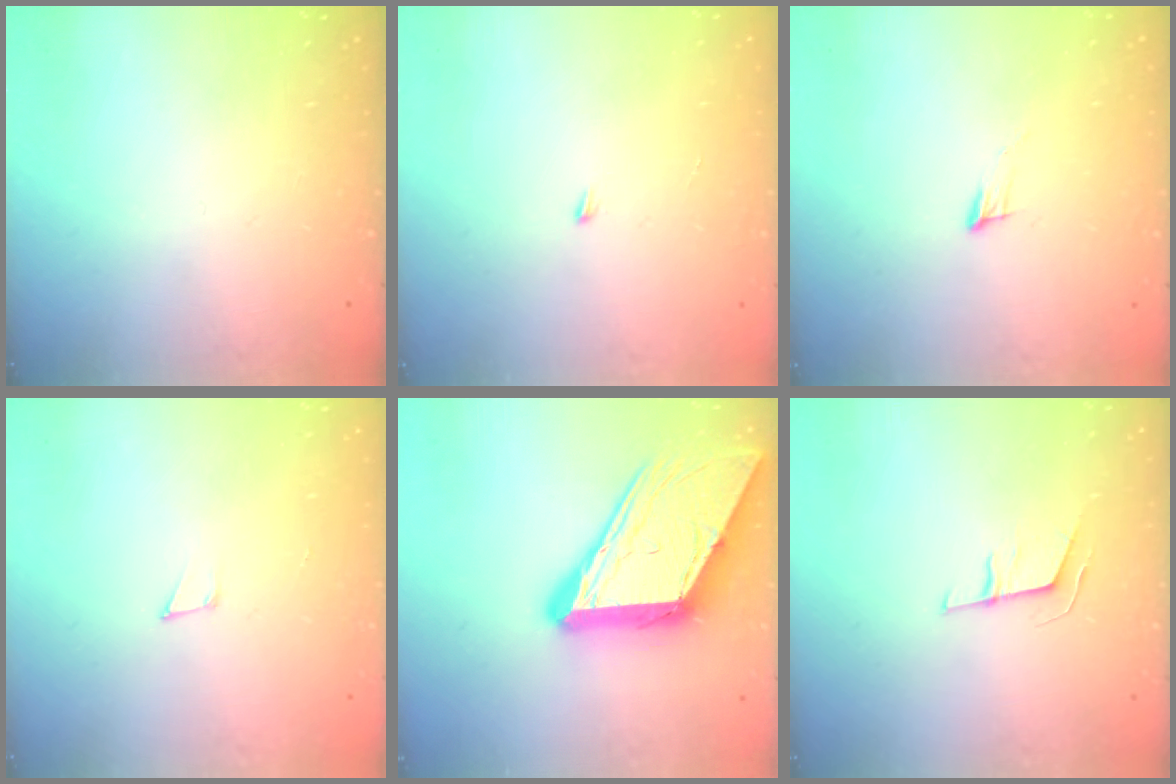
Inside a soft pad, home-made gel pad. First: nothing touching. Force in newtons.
{"total": 3.3, "press": 3.3, "slide": 0.2}
{"total": 5.2, "press": 5.1, "slide": 1.0}
{"total": 3.2, "press": 3.2, "slide": 0.2}
{"total": 23.4, "press": 23.3, "slide": 2.5}
{"total": 6.1, "press": 6.1, "slide": 1.0}